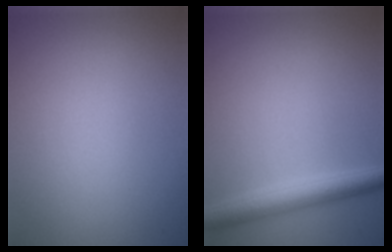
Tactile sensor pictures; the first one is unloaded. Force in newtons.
{"total": 3.6, "press": 3.6, "slide": 0.1}